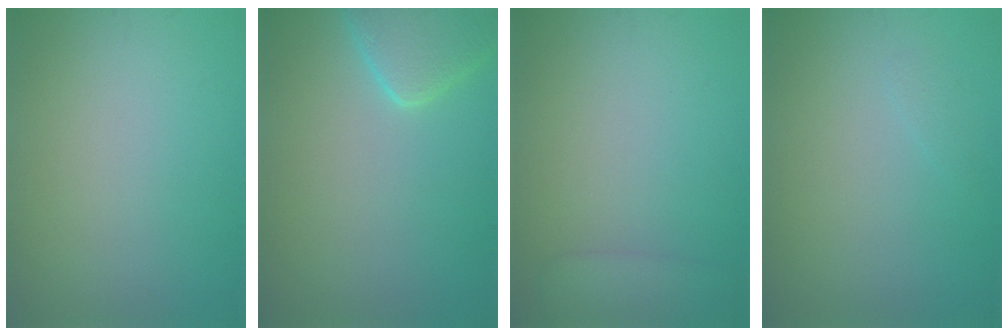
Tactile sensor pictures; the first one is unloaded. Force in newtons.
{"total": 3.5, "press": 3.5, "slide": 0.3}
{"total": 2.4, "press": 2.3, "slide": 0.3}
{"total": 0.5, "press": 0.5, "slide": 0.1}